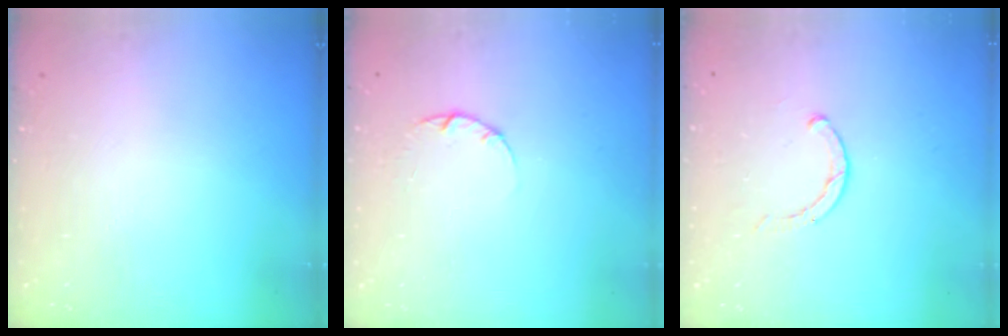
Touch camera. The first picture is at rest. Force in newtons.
{"total": 2.2, "press": 2.2, "slide": 0.3}
{"total": 1.9, "press": 1.8, "slide": 0.3}